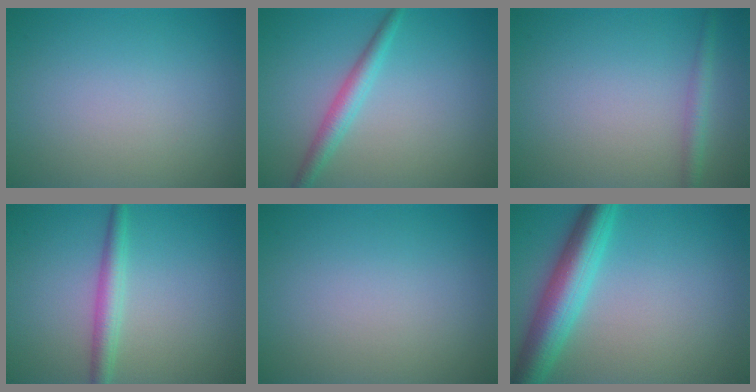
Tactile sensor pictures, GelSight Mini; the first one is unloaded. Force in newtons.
{"total": 2.4, "press": 2.4, "slide": 0.1}
{"total": 1.6, "press": 1.6, "slide": 0.0}
{"total": 2.5, "press": 2.5, "slide": 0.1}
{"total": 0.0}
{"total": 6.2, "press": 6.2, "slide": 0.1}